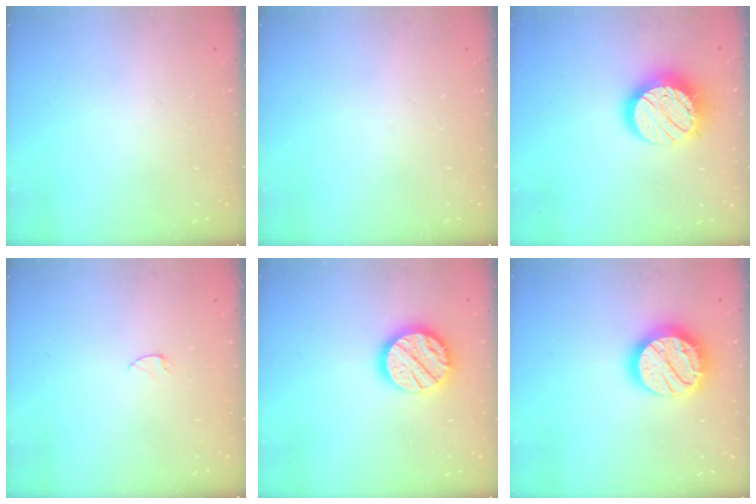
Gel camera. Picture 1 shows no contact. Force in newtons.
{"total": 0.0}
{"total": 14.8, "press": 14.8, "slide": 0.6}
{"total": 2.9, "press": 2.9, "slide": 0.3}
{"total": 15.1, "press": 15.0, "slide": 1.3}
{"total": 19.6, "press": 19.6, "slide": 1.3}